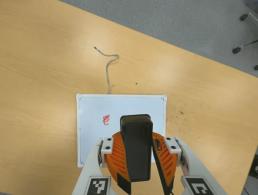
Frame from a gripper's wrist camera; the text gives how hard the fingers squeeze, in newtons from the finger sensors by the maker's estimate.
{"total": 11.0, "left": 10.6, "right": 11.4}